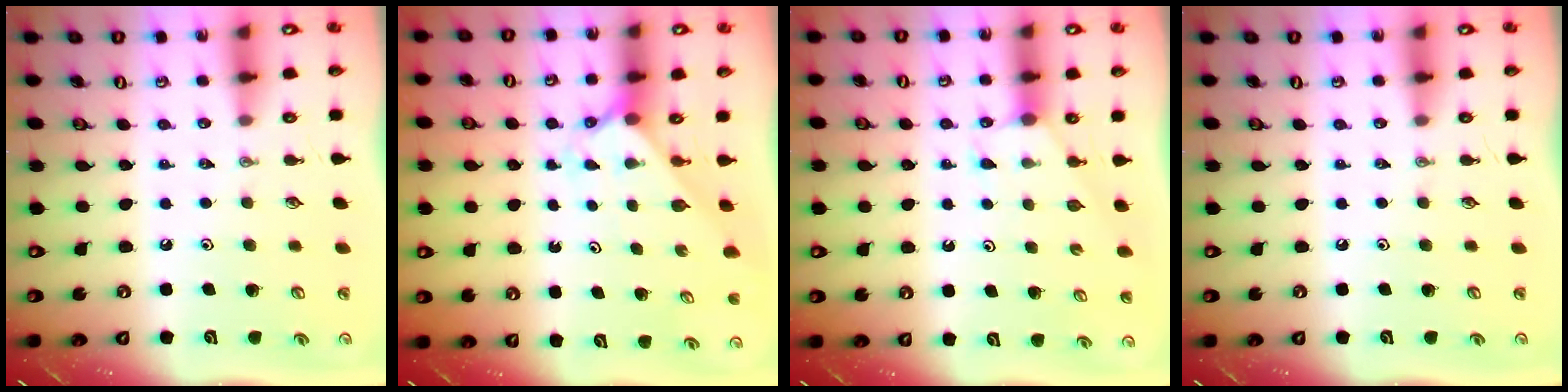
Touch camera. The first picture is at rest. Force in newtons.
{"total": 2.0, "press": 2.0, "slide": 0.2}
{"total": 2.9, "press": 2.9, "slide": 0.3}
{"total": 0.0}